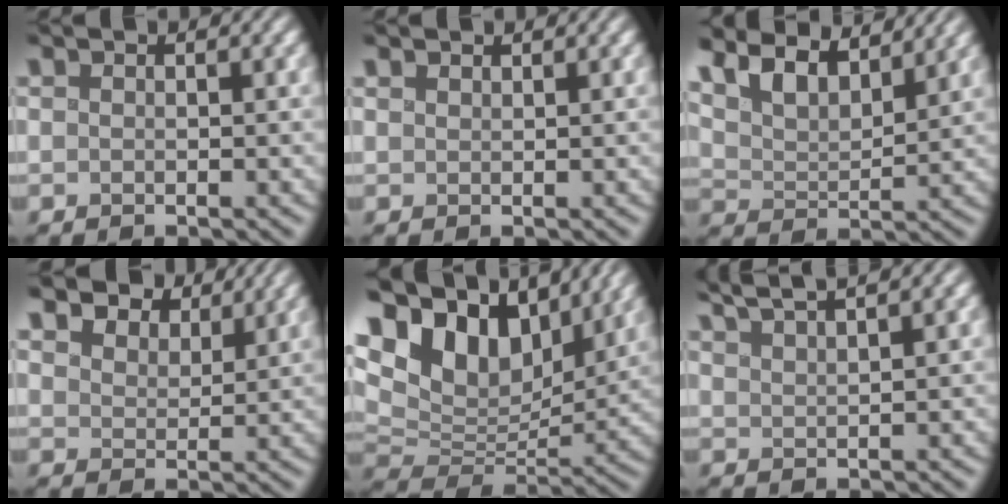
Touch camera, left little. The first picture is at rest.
{"total": 0.6, "force": [0.6, 0.0, -0.1], "torque": [0.000, -0.001, 0.013]}
{"total": 7.5, "force": [5.9, 2.6, 3.9], "torque": [-0.084, 0.013, 0.081]}
{"total": 5.8, "force": [5.0, 2.3, 1.8], "torque": [-0.050, -0.005, 0.081]}
{"total": 13.3, "force": [8.0, 7.3, 7.6], "torque": [-0.163, 0.038, 0.129]}
{"total": 5.0, "force": [4.1, 0.8, 2.7], "torque": [-0.025, 0.023, 0.044]}